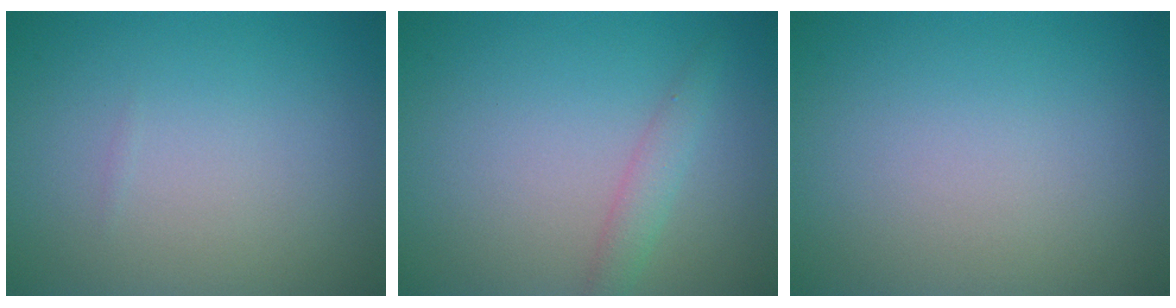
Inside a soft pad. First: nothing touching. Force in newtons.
{"total": 1.7, "press": 1.7, "slide": 0.1}
{"total": 0.0}